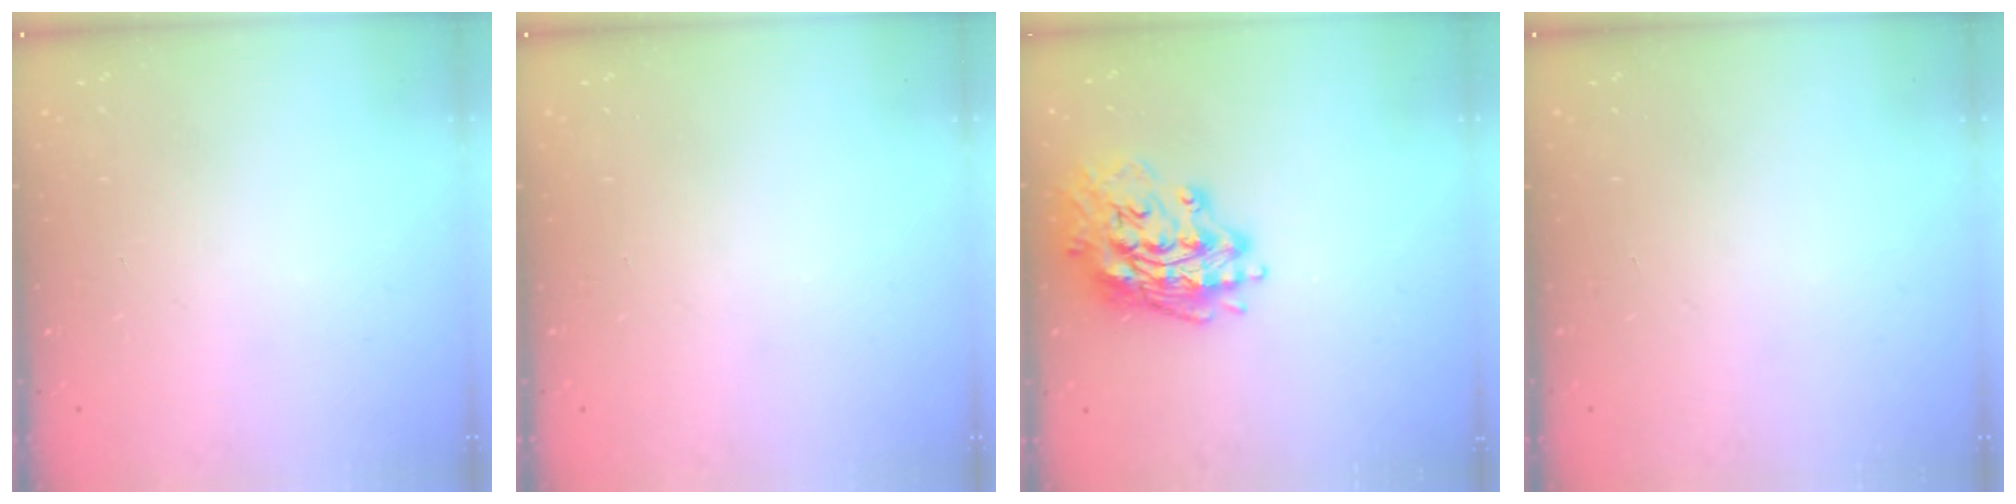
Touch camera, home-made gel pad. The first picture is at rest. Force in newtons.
{"total": 0.0}
{"total": 17.1, "press": 16.9, "slide": 2.4}
{"total": 0.0}